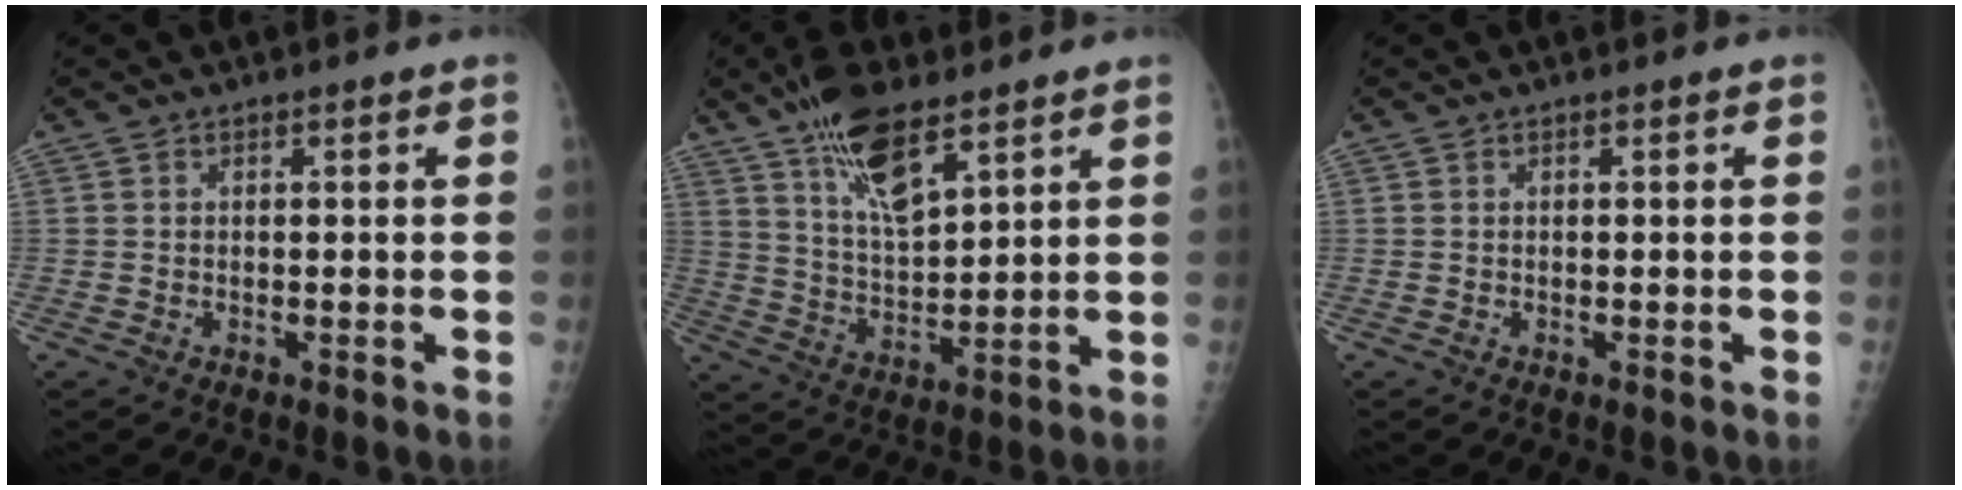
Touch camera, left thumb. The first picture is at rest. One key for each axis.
{"total": 12.6, "fx": 8.2, "fy": 4.6, "fz": 8.5, "tx": -0.136, "ty": -0.039, "tz": 0.156}
{"total": 0.0}